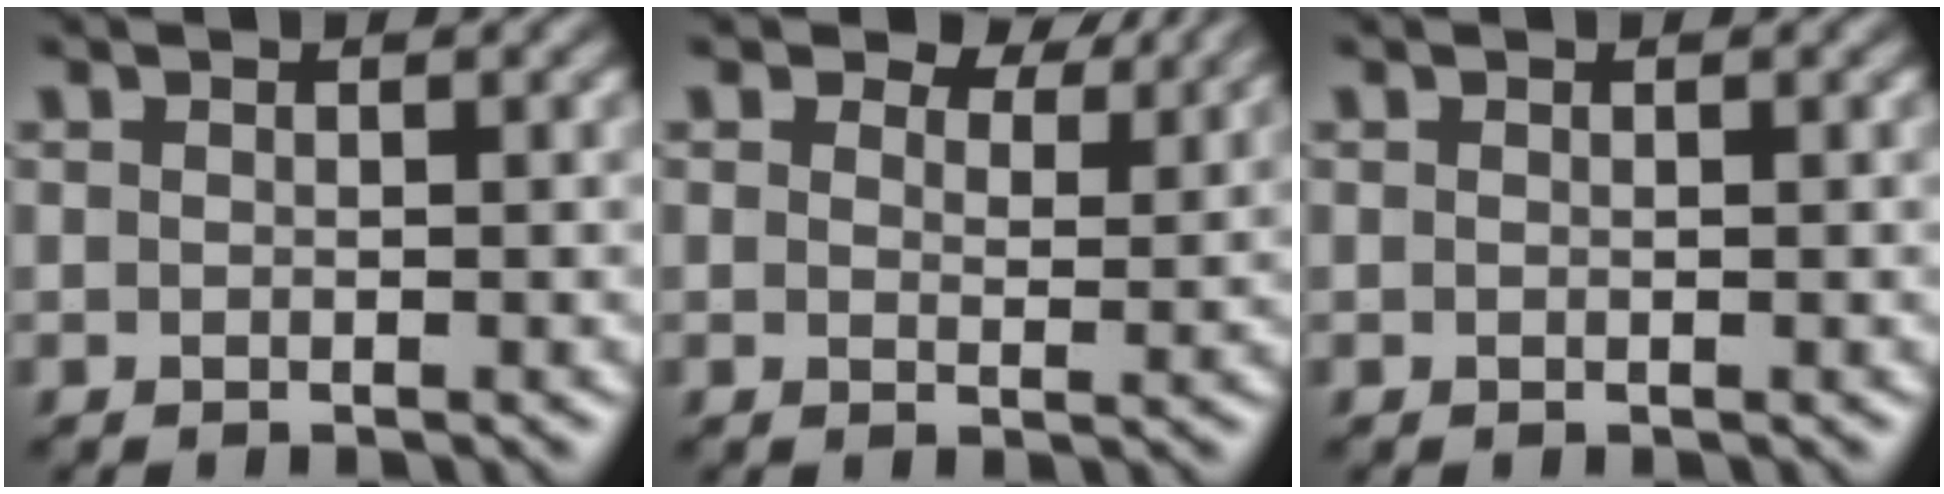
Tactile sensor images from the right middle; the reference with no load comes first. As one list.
[{"total": 4.4, "force": [3.7, 1.7, 1.8], "torque": [-0.037, 0.000, 0.047]}, {"total": 0.0}]